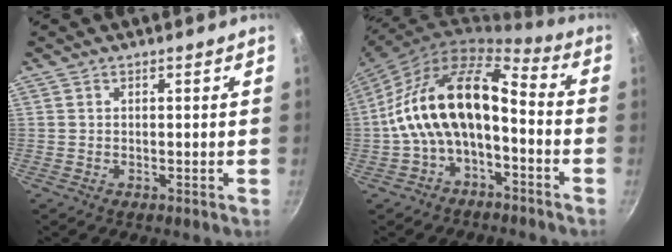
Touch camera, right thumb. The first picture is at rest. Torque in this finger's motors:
{"motor_torque": [2.44, 2.45, 1.51, -1.26, 0.70]}